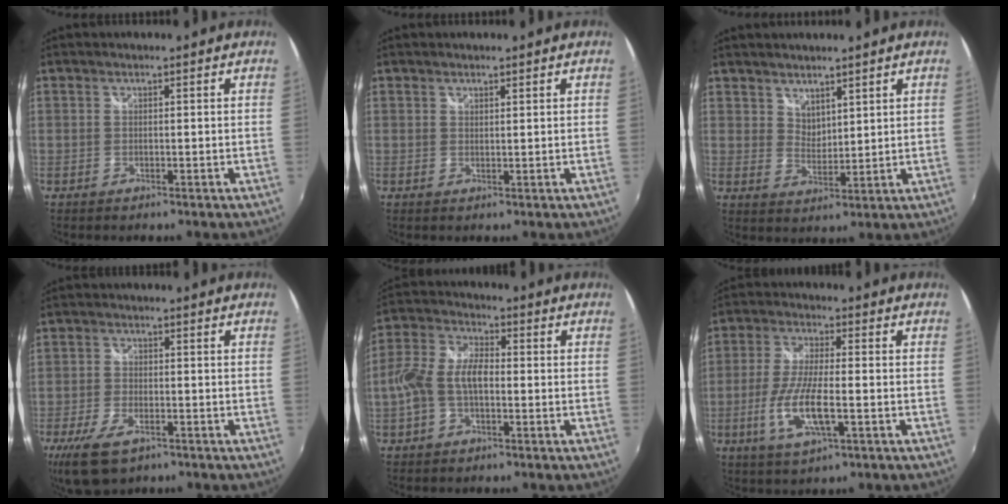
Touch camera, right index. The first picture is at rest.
{"total": 0.9, "force": [0.8, 0.2, 0.2], "torque": [-0.003, 0.001, 0.014]}
{"total": 4.3, "force": [3.6, 2.0, 1.3], "torque": [-0.012, -0.002, 0.066]}
{"total": 9.4, "force": [-5.5, 4.4, 6.2], "torque": [-0.153, -0.025, -0.100]}
{"total": 8.6, "force": [-1.7, 4.6, 7.0], "torque": [-0.153, 0.016, -0.034]}
{"total": 10.5, "force": [-3.0, 2.8, 9.6], "torque": [-0.198, -0.012, -0.058]}